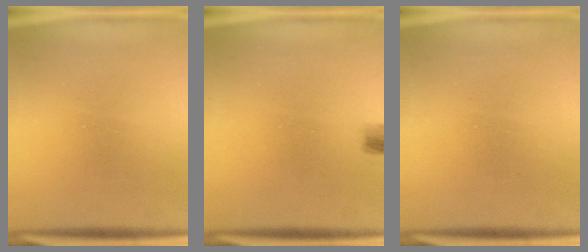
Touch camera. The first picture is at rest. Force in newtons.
{"total": 1.6}
{"total": 0.0}